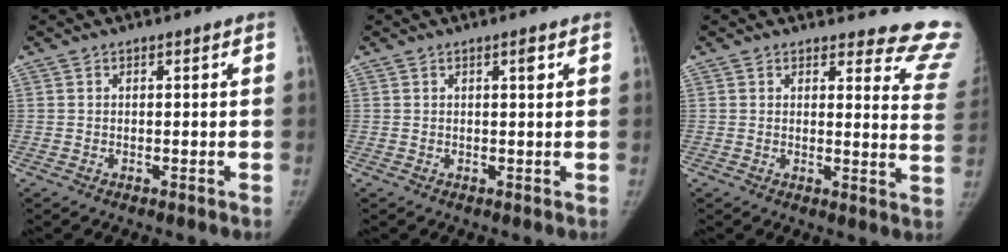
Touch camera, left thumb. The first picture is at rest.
{"total": 1.2, "force": [0.5, 0.3, 1.0], "torque": [-0.011, 0.000, 0.007]}
{"total": 12.7, "force": [12.3, 2.9, 0.5], "torque": [0.048, -0.140, 0.093]}